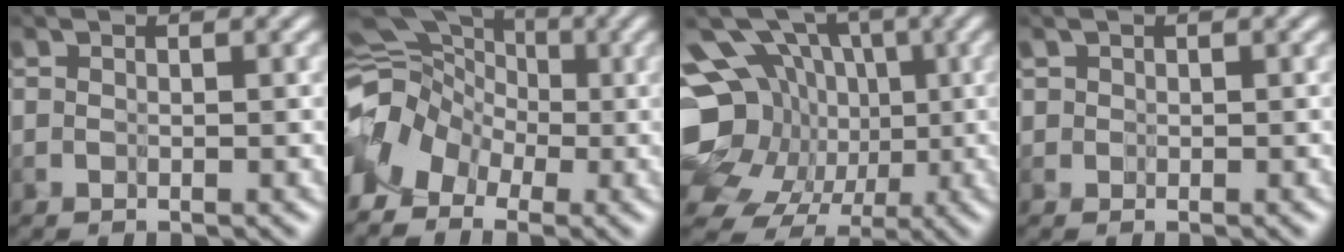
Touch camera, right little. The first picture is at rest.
{"total": 4.9, "force": [-2.5, 3.6, 2.1], "torque": [-0.035, 0.003, -0.052]}
{"total": 12.0, "force": [-0.6, 10.0, 6.5], "torque": [-0.133, -0.009, -0.012]}
{"total": 0.6, "force": [0.0, 0.6, -0.1], "torque": [-0.001, 0.007, -0.003]}